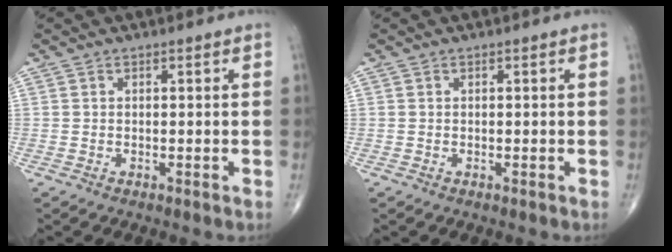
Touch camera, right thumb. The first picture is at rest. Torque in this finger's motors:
{"motor_torque": [0.07, 0.06, -0.08, -0.03, 0.01]}